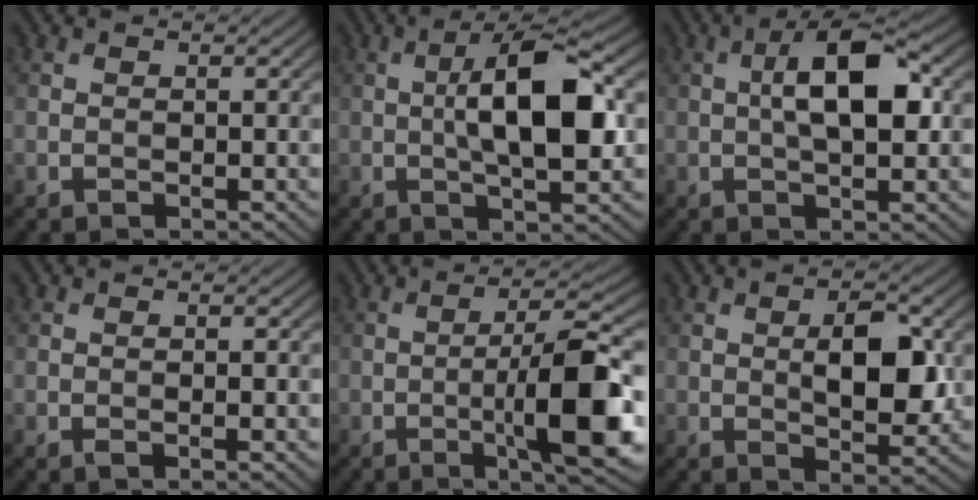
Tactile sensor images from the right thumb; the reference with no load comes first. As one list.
[{"total": 10.9, "force": [0.5, 3.4, 10.3], "torque": [-0.163, 0.011, 0.003]}, {"total": 8.8, "force": [1.0, 3.2, 8.1], "torque": [-0.136, 0.018, 0.009]}, {"total": 1.1, "force": [-0.3, 0.1, 1.0], "torque": [-0.018, -0.001, -0.007]}, {"total": 11.1, "force": [-2.7, 2.0, 10.6], "torque": [-0.161, 0.007, -0.048]}, {"total": 6.6, "force": [0.7, 2.9, 5.9], "torque": [-0.094, -0.002, 0.013]}]